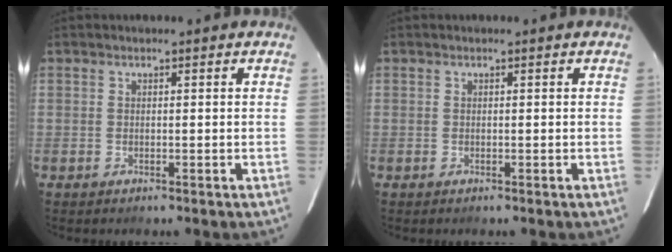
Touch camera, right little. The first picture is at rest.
{"total": 0.0}